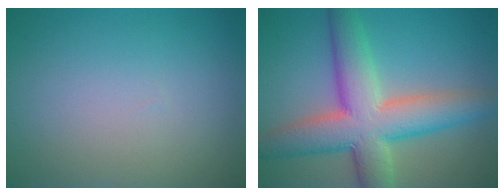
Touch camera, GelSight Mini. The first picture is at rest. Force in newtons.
{"total": 9.6, "press": 9.6, "slide": 0.4}